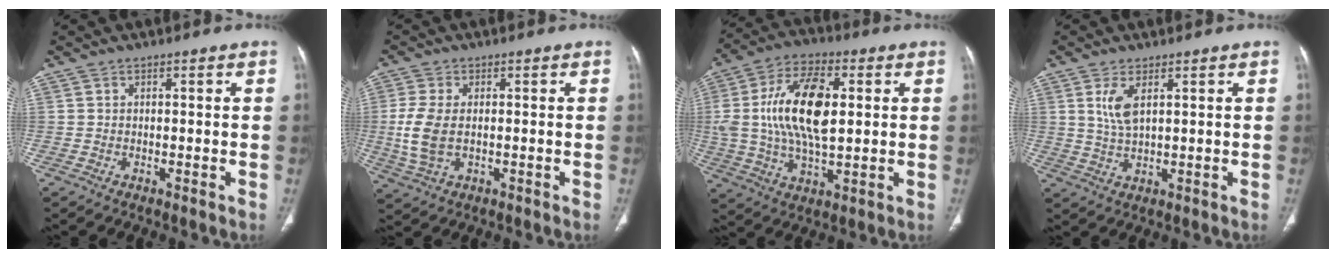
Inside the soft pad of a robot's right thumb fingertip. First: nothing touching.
{"total": 7.7, "force": [-0.4, 4.5, 6.3], "torque": [-0.154, -0.004, -0.005]}
{"total": 17.8, "force": [2.5, 8.8, 15.3], "torque": [-0.292, 0.007, 0.043]}
{"total": 4.7, "force": [1.8, 1.8, 4.0], "torque": [-0.087, -0.010, 0.045]}